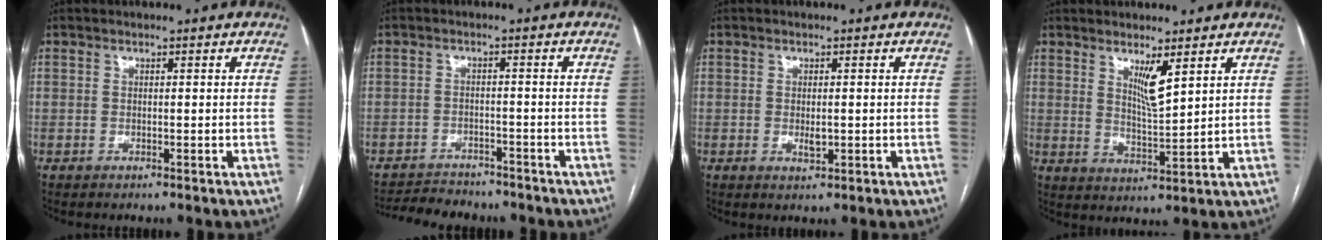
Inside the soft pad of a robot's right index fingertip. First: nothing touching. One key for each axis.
{"total": 8.5, "fx": -7.8, "fy": 2.6, "fz": 1.9, "tx": -0.030, "ty": -0.004, "tz": -0.110}
{"total": 2.0, "fx": -0.2, "fy": 0.8, "fz": 1.8, "tx": -0.034, "ty": -0.003, "tz": 0.000}
{"total": 4.8, "fx": 2.7, "fy": 0.4, "fz": 4.0, "tx": -0.073, "ty": -0.016, "tz": 0.054}